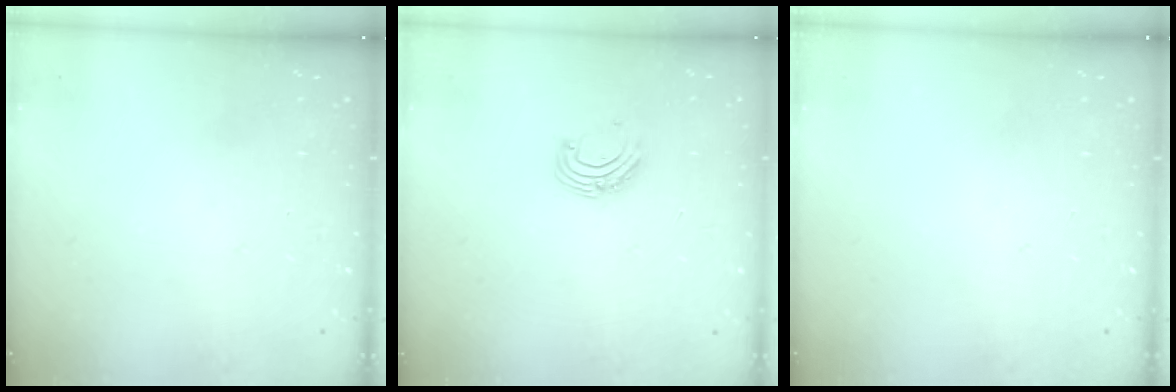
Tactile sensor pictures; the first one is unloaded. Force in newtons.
{"total": 7.3, "press": 7.3, "slide": 0.9}
{"total": 0.0}